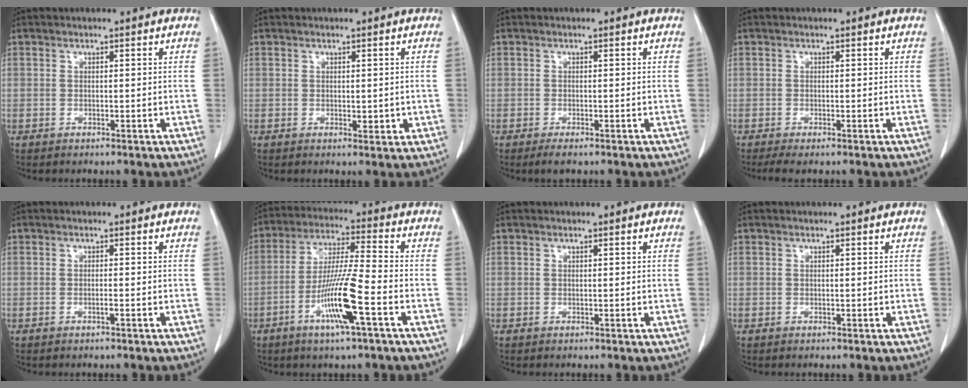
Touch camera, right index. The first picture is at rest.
{"total": 1.8, "force": [-0.1, 1.0, 1.6], "torque": [-0.021, -0.004, 0.006]}
{"total": 1.7, "force": [-1.2, 0.4, 1.2], "torque": [-0.024, -0.005, -0.018]}
{"total": 1.9, "force": [-1.3, 0.4, 1.3], "torque": [-0.026, -0.007, -0.024]}
{"total": 0.6, "force": [-0.3, -0.1, 0.5], "torque": [-0.009, 0.002, -0.006]}
{"total": 11.6, "force": [-4.7, -0.2, 10.6], "torque": [-0.208, -0.010, -0.090]}
{"total": 0.0}
{"total": 0.0}